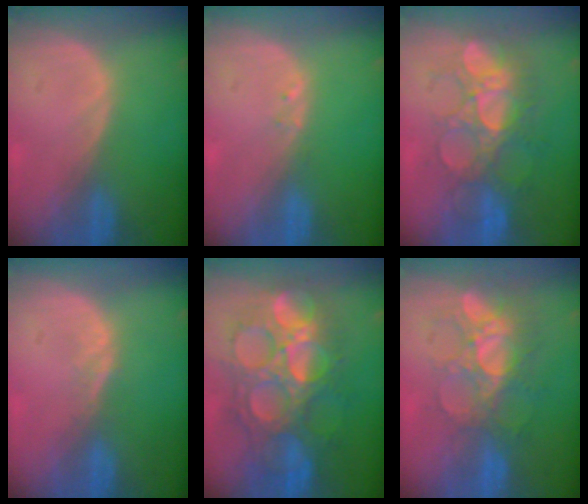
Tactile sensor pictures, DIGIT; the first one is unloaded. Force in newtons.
{"total": 0.6, "press": 0.6, "slide": 0.1}
{"total": 9.1, "press": 8.9, "slide": 1.9}
{"total": 1.5, "press": 1.2, "slide": 0.9}
{"total": 13.0, "press": 13.0, "slide": 1.5}
{"total": 9.8, "press": 8.6, "slide": 4.7}